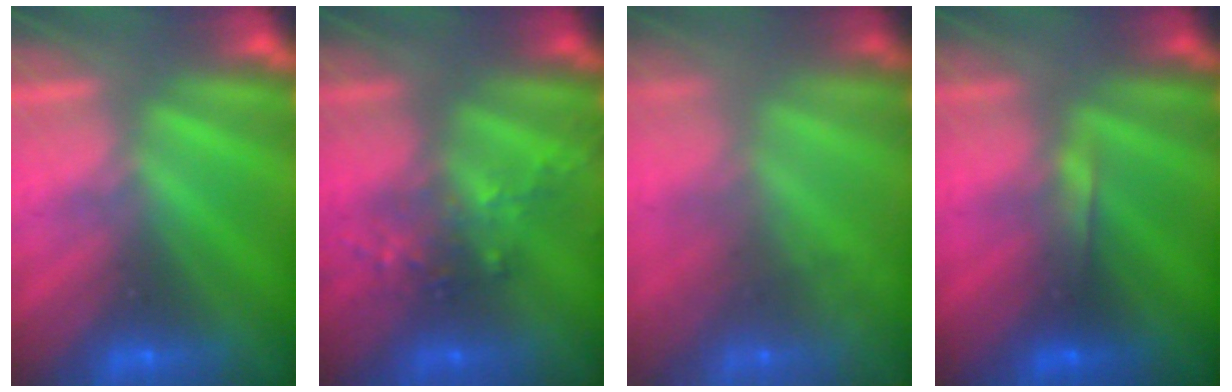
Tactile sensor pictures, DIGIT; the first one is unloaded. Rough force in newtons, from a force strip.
{"total": 2.6}
{"total": 7.2}
{"total": 3.8}